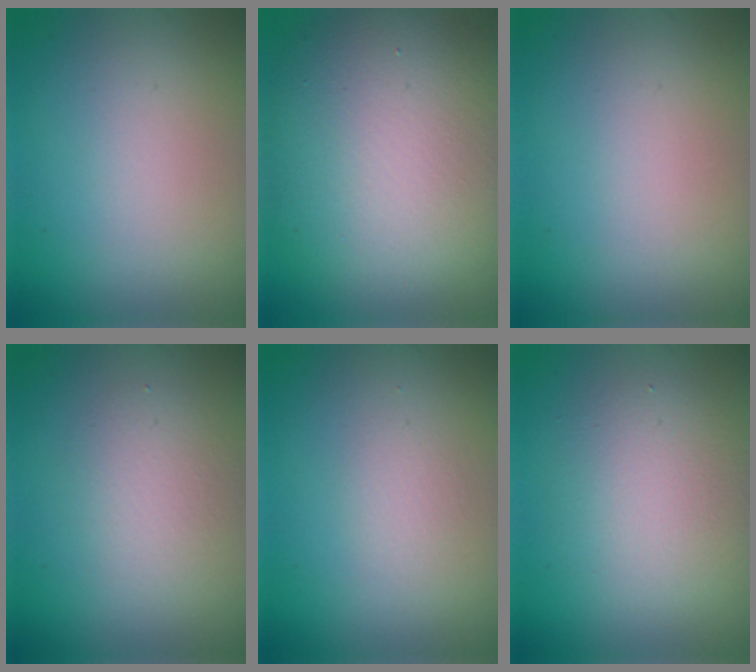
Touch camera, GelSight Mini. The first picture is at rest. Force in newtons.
{"total": 13.5, "press": 13.5, "slide": 0.5}
{"total": 0.0}
{"total": 2.5, "press": 2.5, "slide": 0.1}
{"total": 0.9, "press": 0.9, "slide": 0.1}
{"total": 4.2, "press": 4.2, "slide": 0.1}